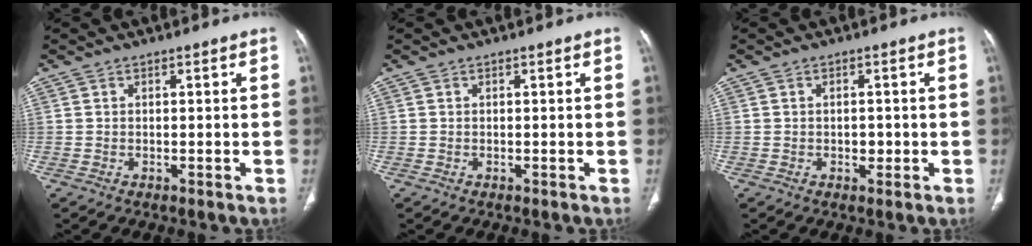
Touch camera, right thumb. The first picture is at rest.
{"total": 0.0}
{"total": 1.8, "force": [-0.3, 1.3, 1.3], "torque": [-0.010, 0.003, -0.004]}